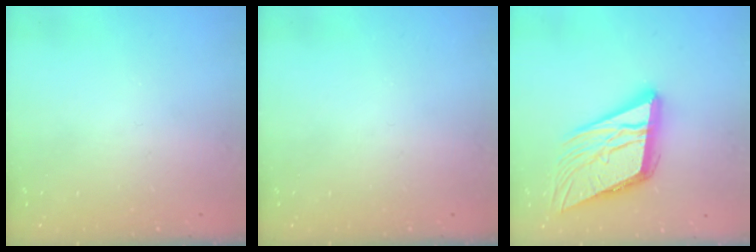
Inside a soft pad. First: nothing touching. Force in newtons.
{"total": 0.0}
{"total": 20.0, "press": 19.7, "slide": 3.6}